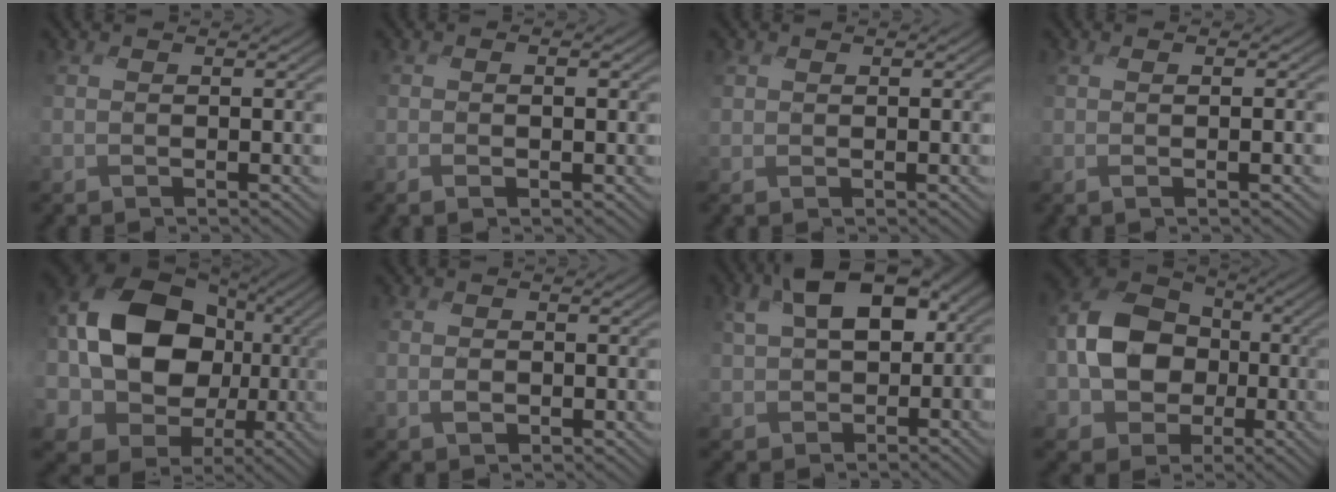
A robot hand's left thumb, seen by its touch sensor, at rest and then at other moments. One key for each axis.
{"total": 1.1, "fx": -0.2, "fy": 0.2, "fz": 1.0, "tx": -0.010, "ty": -0.001, "tz": -0.005}
{"total": 0.6, "fx": 0.2, "fy": 0.5, "fz": 0.2, "tx": -0.005, "ty": 0.001, "tz": 0.003}
{"total": 2.1, "fx": -0.1, "fy": 0.1, "fz": 2.1, "tx": -0.023, "ty": 0.006, "tz": -0.015}
{"total": 16.7, "fx": -0.1, "fy": 13.7, "fz": 9.6, "tx": -0.191, "ty": -0.008, "tz": -0.012}
{"total": 1.1, "fx": -0.6, "fy": 0.8, "fz": 0.5, "tx": -0.012, "ty": -0.001, "tz": -0.013}
{"total": 10.0, "fx": 0.8, "fy": 7.0, "fz": 7.1, "tx": -0.145, "ty": -0.007, "tz": 0.012}
{"total": 11.0, "fx": -1.9, "fy": 9.0, "fz": 6.0, "tx": -0.130, "ty": 0.009, "tz": -0.061}